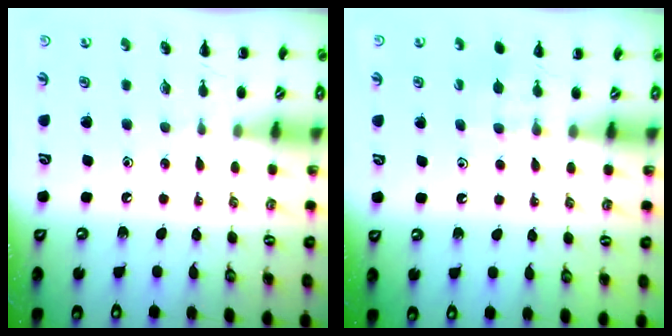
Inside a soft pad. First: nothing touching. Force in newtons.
{"total": 4.8, "press": 4.6, "slide": 1.6}